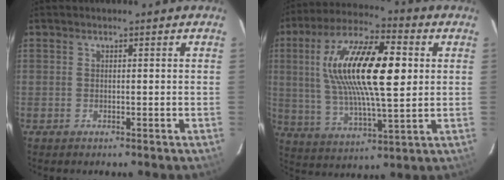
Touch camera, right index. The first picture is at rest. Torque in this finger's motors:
{"motor_torque": [1.04, -0.02, 1.05, 0.21]}